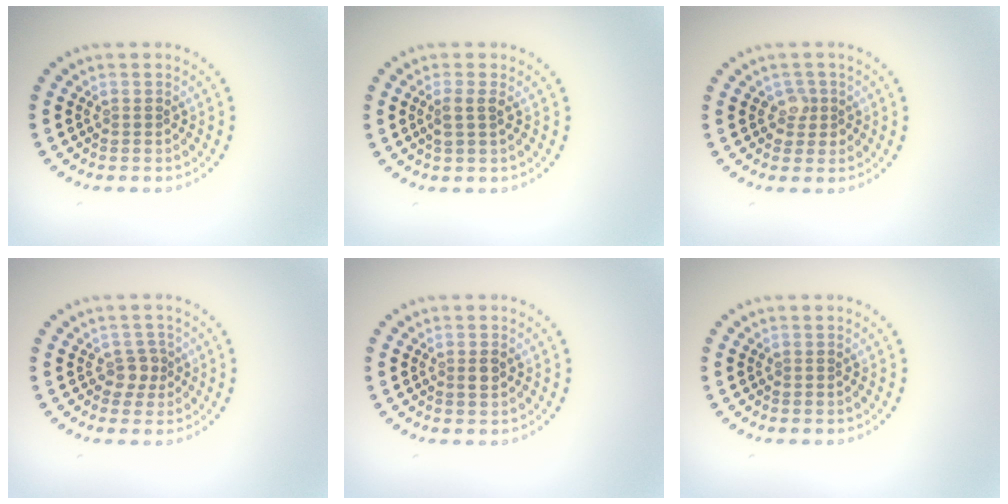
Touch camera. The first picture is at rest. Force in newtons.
{"total": 1.5, "press": 1.3, "slide": 0.6}
{"total": 1.7, "press": 1.4, "slide": 0.9}
{"total": 1.7, "press": 1.3, "slide": 1.0}
{"total": 1.1, "press": 1.1, "slide": 0.3}
{"total": 0.0}